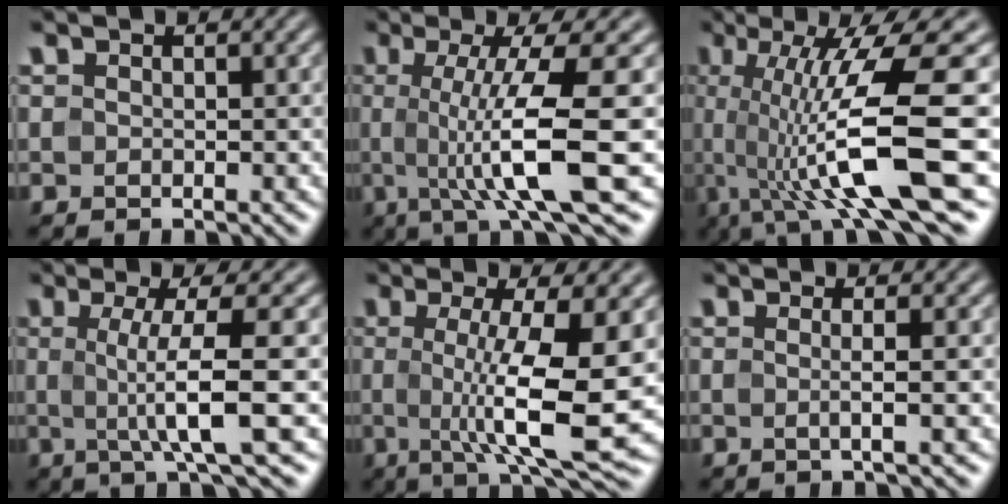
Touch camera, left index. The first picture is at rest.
{"total": 9.3, "force": [-0.5, 1.7, 9.2], "torque": [-0.138, -0.009, -0.005]}
{"total": 12.2, "force": [-0.7, 2.4, 11.9], "torque": [-0.187, 0.001, -0.005]}
{"total": 6.8, "force": [-0.1, 1.1, 6.7], "torque": [-0.113, 0.003, -0.001]}
{"total": 9.8, "force": [-0.3, 2.2, 9.5], "torque": [-0.144, -0.011, -0.002]}
{"total": 2.1, "force": [0.1, 0.6, 2.0], "torque": [-0.034, 0.002, -0.014]}